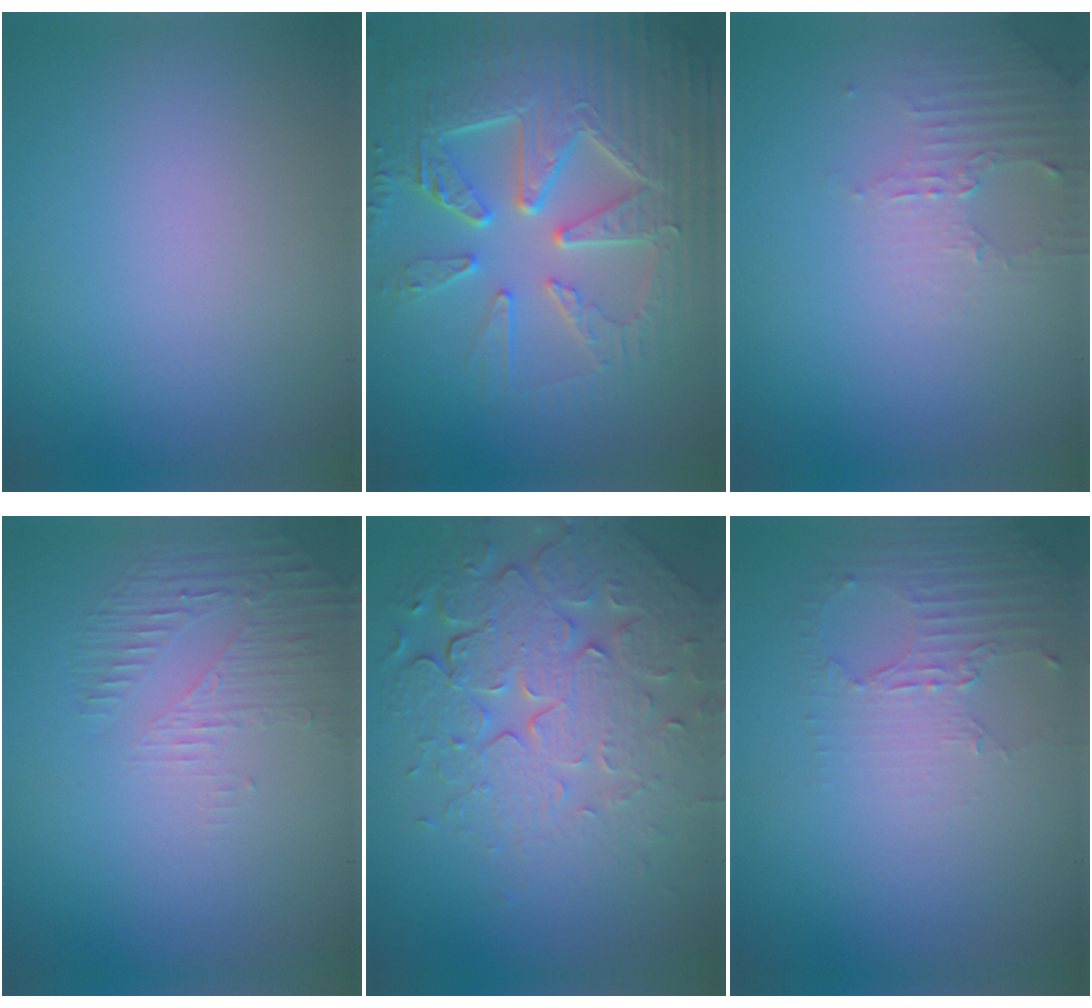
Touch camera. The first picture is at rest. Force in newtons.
{"total": 8.6, "press": 6.4, "slide": 5.8}
{"total": 2.2, "press": 2.1, "slide": 0.6}
{"total": 1.7, "press": 0.8, "slide": 1.5}
{"total": 8.2, "press": 5.7, "slide": 5.8}
{"total": 2.7, "press": 1.9, "slide": 1.9}